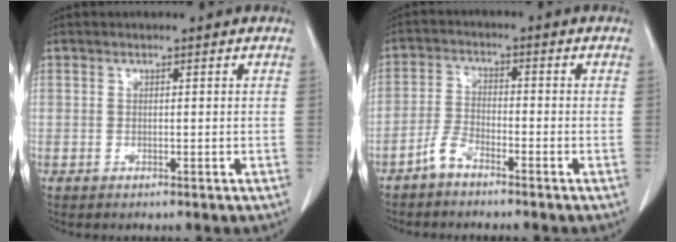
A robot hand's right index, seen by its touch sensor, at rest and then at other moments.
{"total": 3.6, "force": [-2.9, 1.1, 1.7], "torque": [-0.041, 0.003, -0.060]}